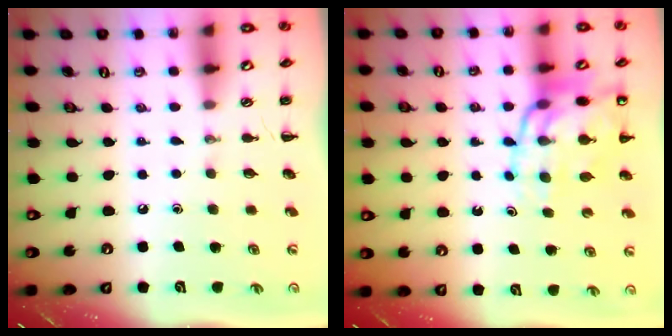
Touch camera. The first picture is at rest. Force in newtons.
{"total": 14.7, "press": 14.3, "slide": 3.2}